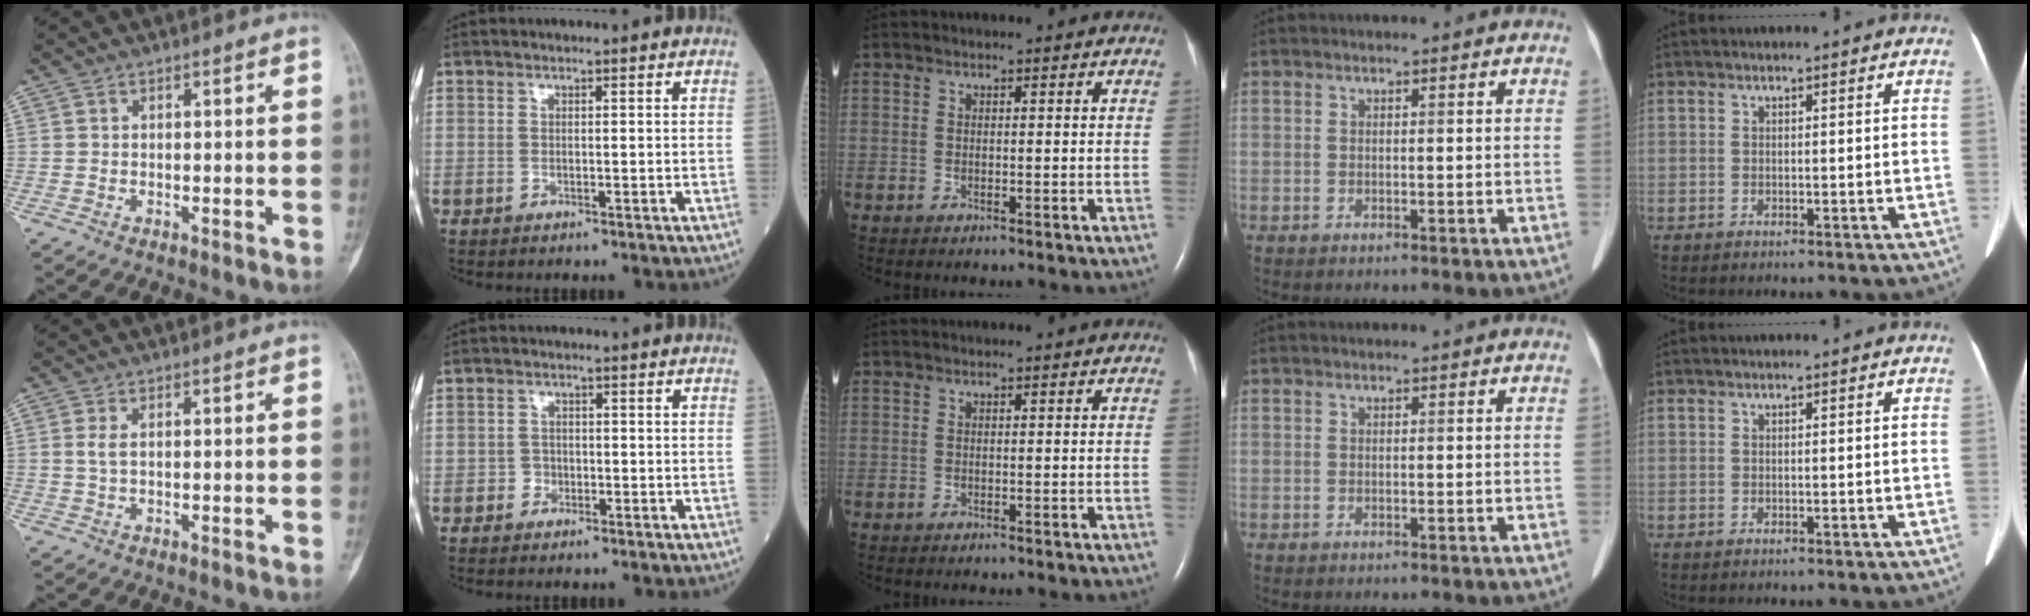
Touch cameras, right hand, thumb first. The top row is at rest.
{"thumb": {"total": 1.4, "force": [0.4, 0.5, 1.3], "torque": [-0.037, 0.004, 0.013]}, "index": {"total": 1.6, "force": [-0.8, 1.3, 0.3], "torque": [0.004, 0.009, -0.016]}}